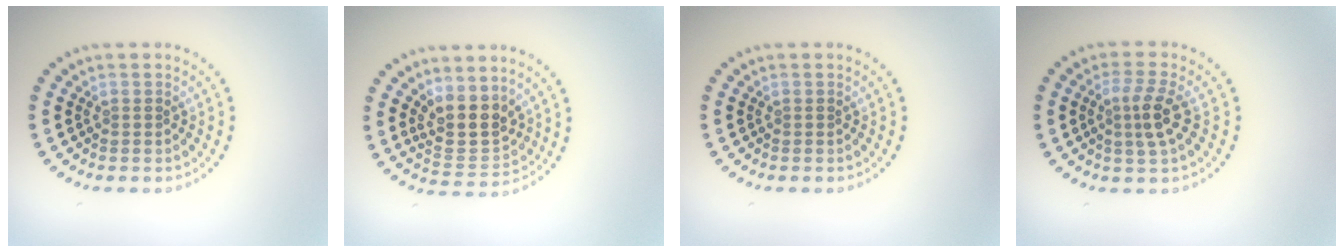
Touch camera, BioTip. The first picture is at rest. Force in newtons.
{"total": 3.8, "press": 3.3, "slide": 1.9}
{"total": 0.0}
{"total": 2.9, "press": 2.6, "slide": 1.4}